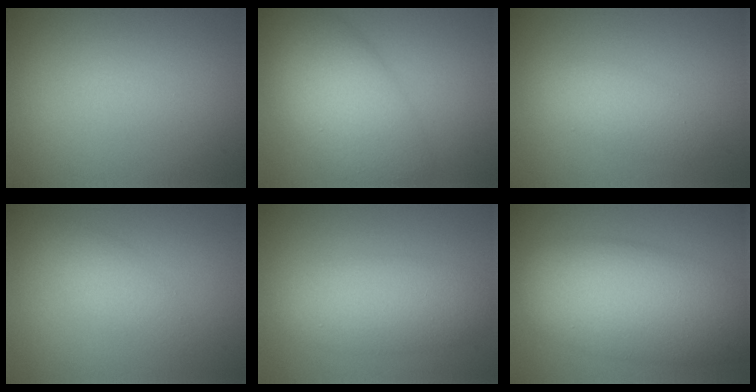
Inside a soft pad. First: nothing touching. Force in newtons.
{"total": 7.6, "press": 7.6, "slide": 0.2}
{"total": 2.5, "press": 2.5, "slide": 0.1}
{"total": 2.0, "press": 2.0, "slide": 0.1}
{"total": 4.9, "press": 4.9, "slide": 0.1}
{"total": 9.6, "press": 9.6, "slide": 0.4}